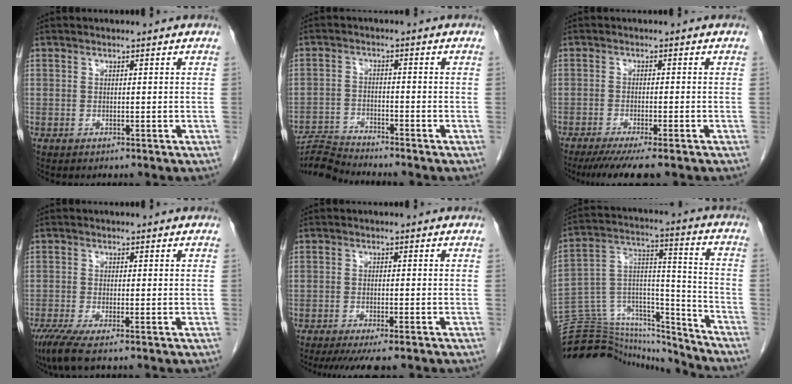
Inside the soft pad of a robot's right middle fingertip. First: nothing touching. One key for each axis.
{"total": 5.4, "fx": -5.1, "fy": -1.6, "fz": -0.8, "tx": 0.008, "ty": -0.009, "tz": -0.097}
{"total": 7.7, "fx": -6.0, "fy": 0.4, "fz": 4.8, "tx": -0.069, "ty": -0.017, "tz": -0.093}
{"total": 4.1, "fx": -2.6, "fy": 0.3, "fz": 3.1, "tx": -0.061, "ty": -0.014, "tz": -0.052}
{"total": 7.5, "fx": -6.1, "fy": 1.0, "fz": 4.3, "tx": -0.057, "ty": -0.013, "tz": -0.093}
{"total": 23.0, "fx": -22.1, "fy": 4.9, "fz": 3.8, "tx": -0.103, "ty": 0.048, "tz": -0.348}